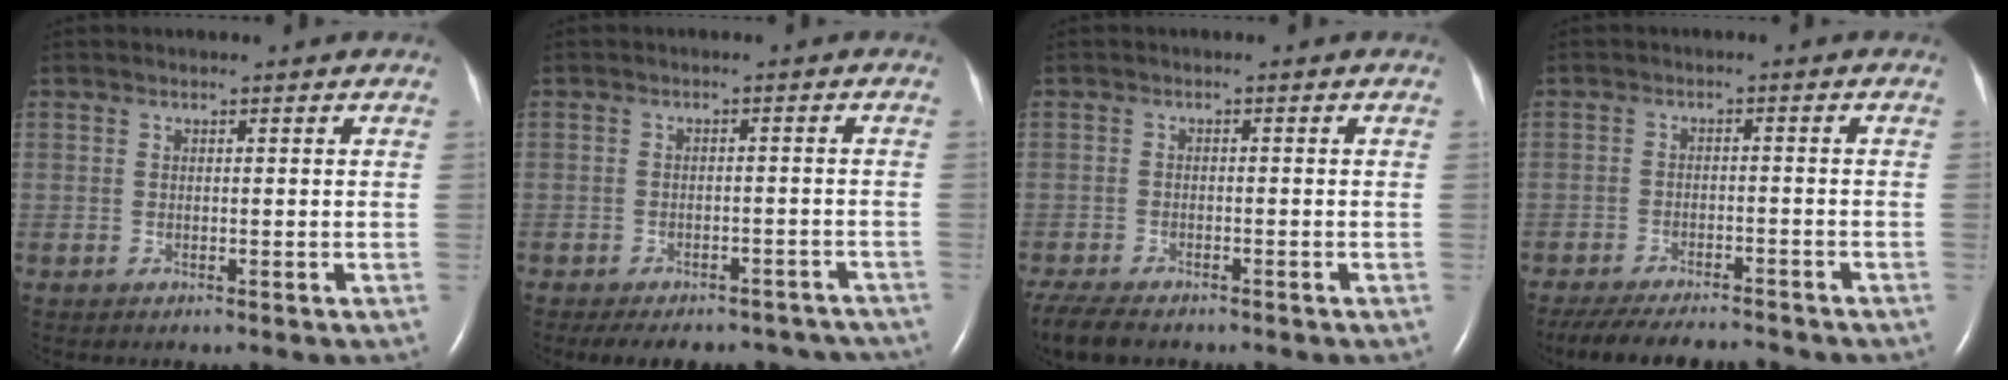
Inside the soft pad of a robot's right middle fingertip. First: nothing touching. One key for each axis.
{"total": 15.4, "fx": -13.1, "fy": 6.5, "fz": 4.9, "tx": -0.090, "ty": 0.009, "tz": -0.143}
{"total": 7.1, "fx": -5.7, "fy": 2.4, "fz": 3.5, "tx": -0.069, "ty": -0.016, "tz": -0.093}
{"total": 11.6, "fx": -10.5, "fy": 2.3, "fz": 4.5, "tx": -0.079, "ty": -0.008, "tz": -0.148}